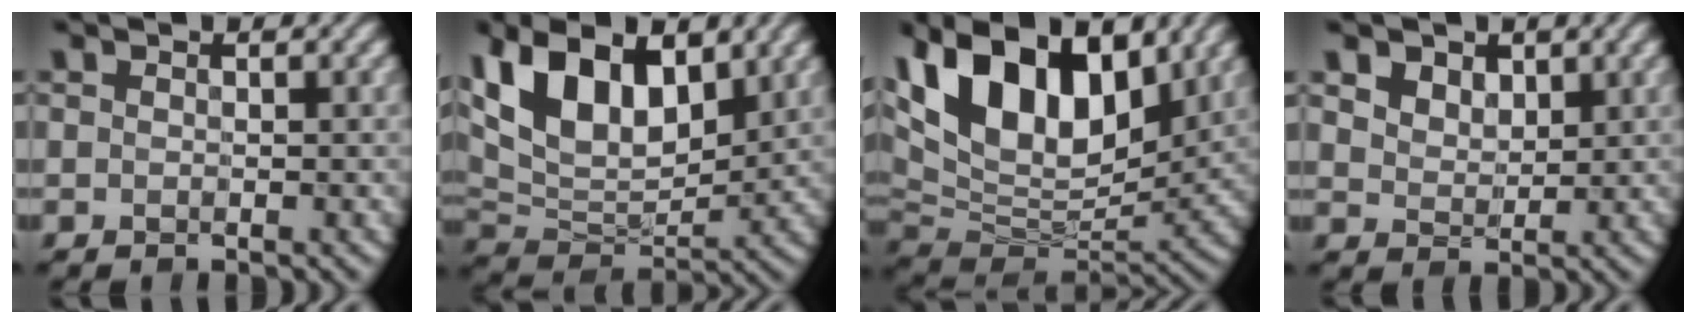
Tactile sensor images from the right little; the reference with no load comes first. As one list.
[{"total": 11.8, "force": [4.7, 6.6, 8.6], "torque": [-0.179, 0.009, 0.081]}, {"total": 15.6, "force": [6.5, 9.0, 10.9], "torque": [-0.206, 0.033, 0.104]}, {"total": 3.5, "force": [1.9, 2.5, 1.5], "torque": [-0.063, -0.005, 0.046]}]